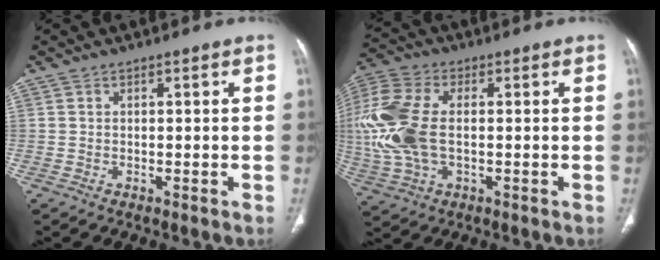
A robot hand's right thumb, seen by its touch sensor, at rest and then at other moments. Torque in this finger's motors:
{"motor_torque": [1.30, 1.34, 1.26, 0.61, 0.53]}